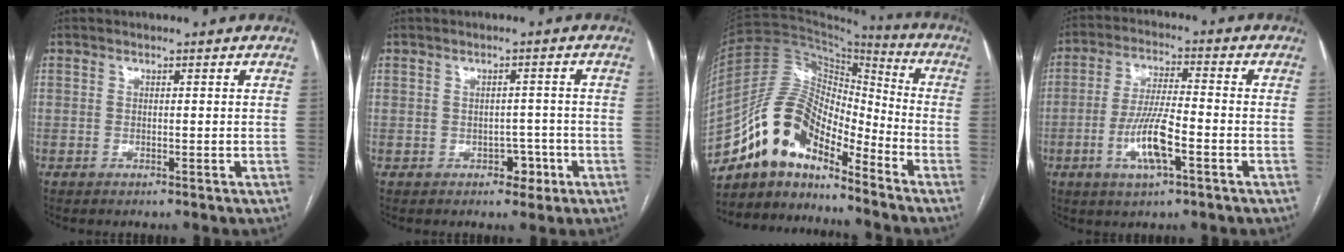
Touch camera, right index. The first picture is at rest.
{"total": 3.0, "force": [-1.2, 2.4, 1.3], "torque": [-0.010, 0.014, -0.008]}
{"total": 14.2, "force": [-10.9, 5.3, 7.3], "torque": [-0.135, 0.049, -0.200]}
{"total": 9.0, "force": [-3.2, 1.6, 8.3], "torque": [-0.165, -0.002, -0.059]}